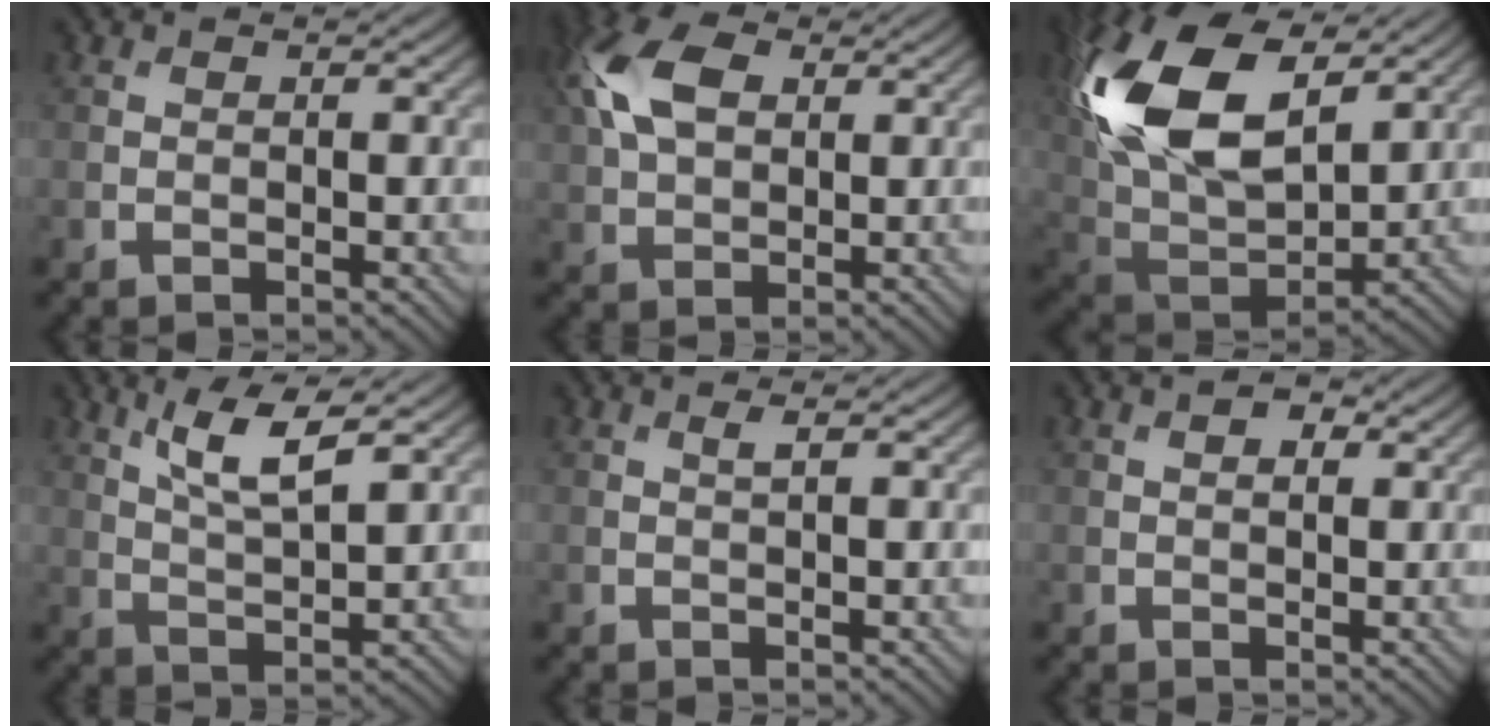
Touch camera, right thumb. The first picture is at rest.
{"total": 9.4, "force": [2.9, 5.8, 6.9], "torque": [-0.186, 0.026, 0.051]}
{"total": 17.5, "force": [6.5, 10.0, 12.8], "torque": [-0.294, 0.015, 0.122]}
{"total": 6.5, "force": [3.5, 1.3, 5.3], "torque": [-0.111, 0.000, 0.072]}
{"total": 0.8, "force": [0.4, 0.0, 0.6], "torque": [-0.015, 0.004, 0.009]}
{"total": 2.3, "force": [1.1, 1.1, 1.7], "torque": [-0.017, -0.006, 0.019]}